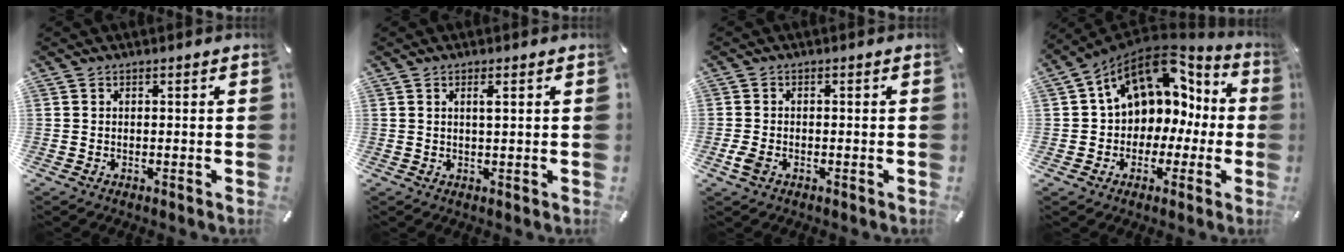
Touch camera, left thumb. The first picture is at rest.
{"total": 2.0, "force": [0.7, 0.3, 1.8], "torque": [-0.037, 0.000, 0.010]}
{"total": 2.9, "force": [-1.2, 1.7, 1.9], "torque": [-0.052, -0.003, -0.026]}
{"total": 12.5, "force": [5.2, 9.6, 6.0], "torque": [-0.103, -0.038, 0.099]}